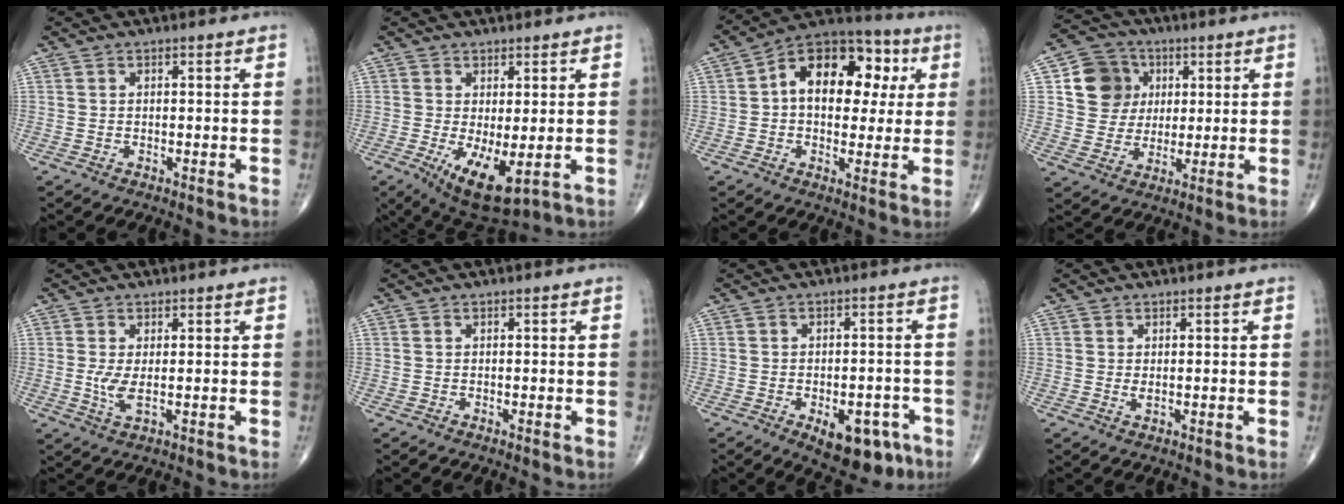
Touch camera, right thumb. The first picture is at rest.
{"total": 9.2, "force": [-1.8, 3.5, 8.3], "torque": [-0.139, -0.022, -0.015]}
{"total": 16.9, "force": [3.3, 10.9, 12.5], "torque": [-0.140, 0.026, 0.040]}
{"total": 10.4, "force": [2.9, 9.3, 3.4], "torque": [-0.022, -0.005, 0.050]}
{"total": 3.2, "force": [0.0, 1.0, 3.0], "torque": [-0.072, -0.013, 0.004]}
{"total": 0.0}
{"total": 10.2, "force": [-4.9, 5.4, 7.1], "torque": [-0.066, 0.020, -0.057]}
{"total": 0.9, "force": [0.2, 0.4, 0.8], "torque": [-0.015, -0.004, 0.005]}